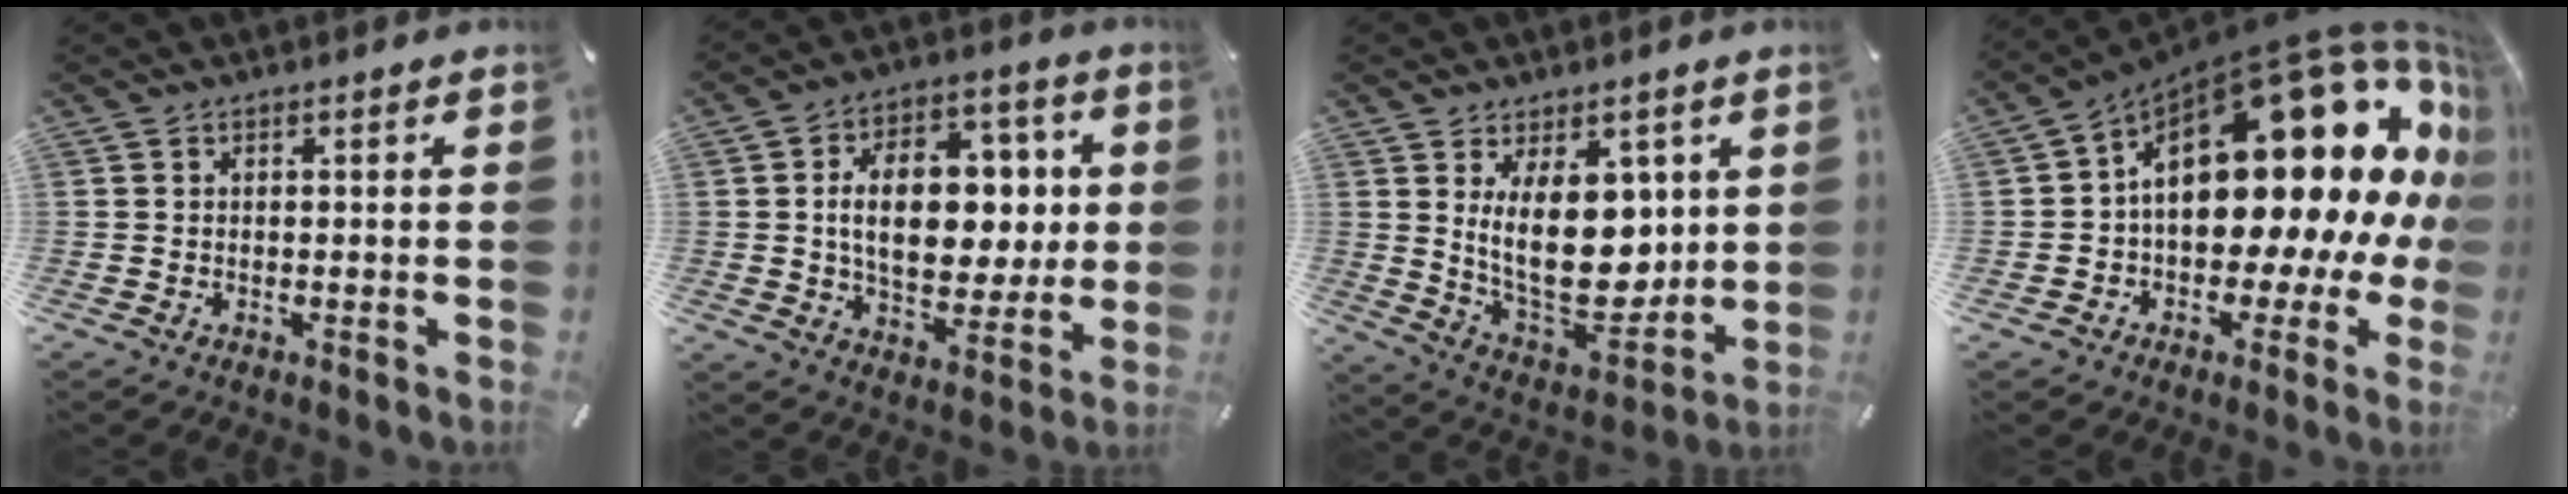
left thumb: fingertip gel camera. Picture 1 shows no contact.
{"total": 17.7, "force": [2.1, 11.7, 13.1], "torque": [-0.214, 0.004, 0.038]}
{"total": 18.1, "force": [4.4, 10.7, 13.9], "torque": [-0.241, -0.046, 0.080]}
{"total": 29.0, "force": [7.2, 14.9, 23.8], "torque": [-0.355, -0.078, 0.136]}